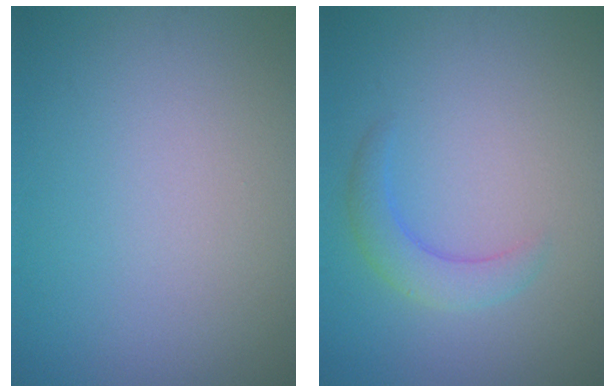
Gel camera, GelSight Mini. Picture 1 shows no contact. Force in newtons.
{"total": 2.5, "press": 2.5, "slide": 0.2}